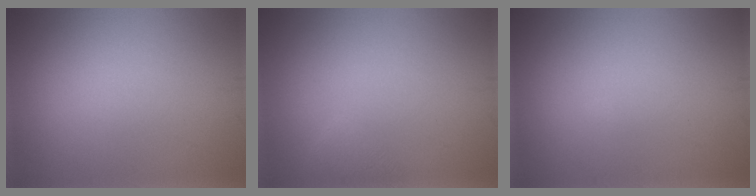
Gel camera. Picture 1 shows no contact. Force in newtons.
{"total": 1.1, "press": 1.1, "slide": 0.0}
{"total": 0.0}